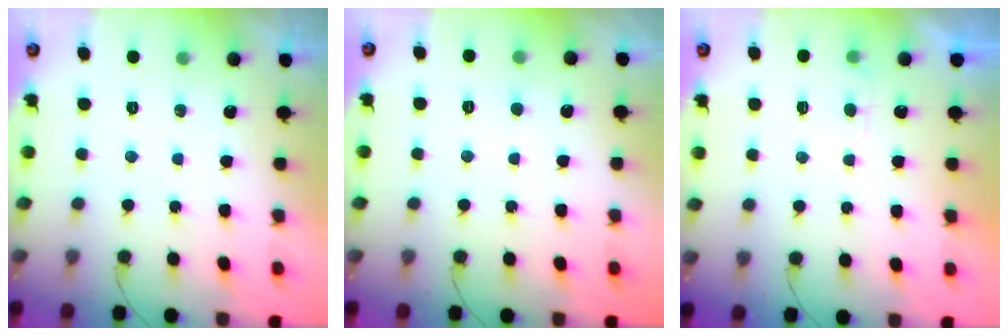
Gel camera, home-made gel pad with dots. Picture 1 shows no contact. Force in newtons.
{"total": 5.4, "press": 5.4, "slide": 0.5}
{"total": 2.7, "press": 2.7, "slide": 0.3}